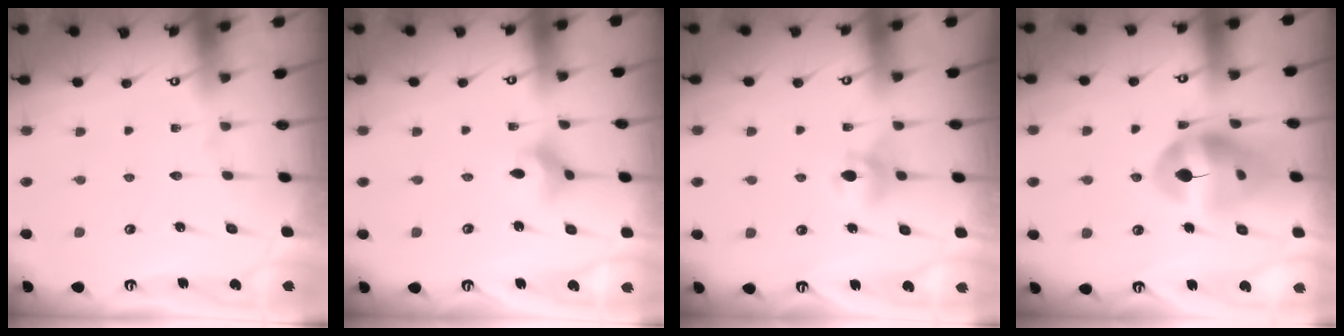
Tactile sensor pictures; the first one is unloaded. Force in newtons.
{"total": 4.3, "press": 4.3, "slide": 0.6}
{"total": 6.0, "press": 6.0, "slide": 0.8}
{"total": 13.9, "press": 13.8, "slide": 1.5}